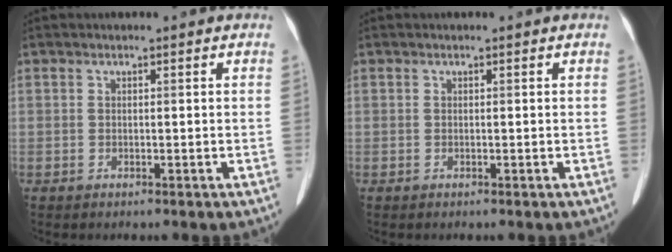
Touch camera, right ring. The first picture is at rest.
{"total": 0.0}